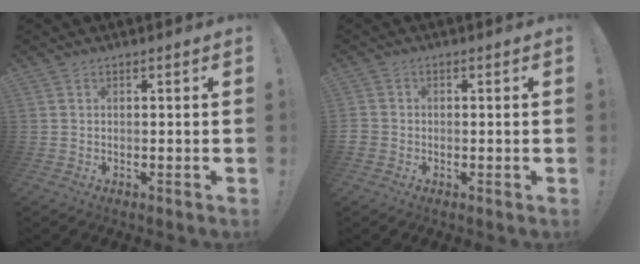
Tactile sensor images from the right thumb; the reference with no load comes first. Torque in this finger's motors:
{"motor_torque": [-0.04, 0.03, 0.06, -0.12, 0.04]}